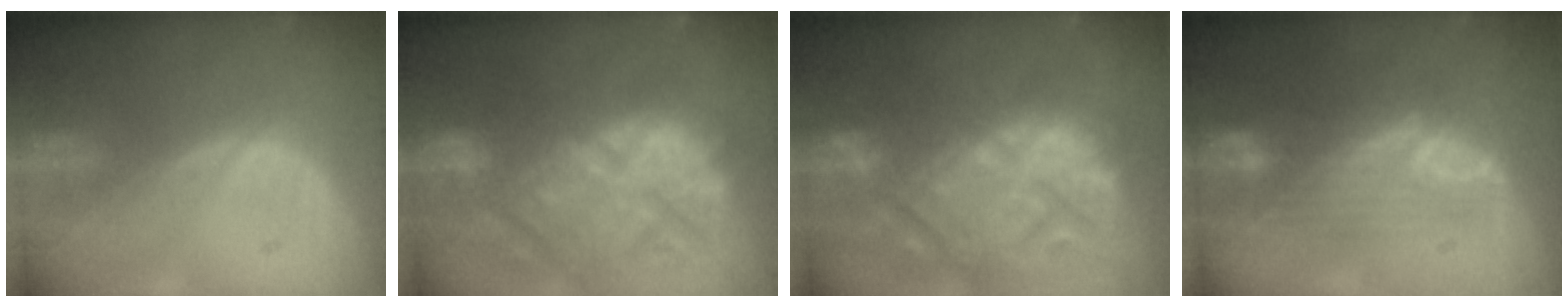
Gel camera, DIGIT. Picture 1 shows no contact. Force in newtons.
{"total": 13.9, "press": 12.6, "slide": 5.9}
{"total": 15.3, "press": 13.0, "slide": 7.9}
{"total": 7.7, "press": 7.5, "slide": 1.7}